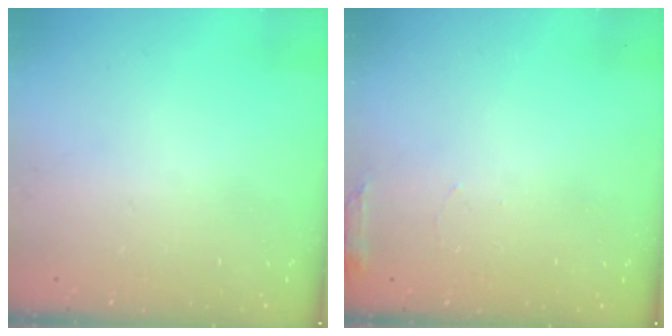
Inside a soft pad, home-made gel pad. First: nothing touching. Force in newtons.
{"total": 5.2, "press": 5.0, "slide": 1.3}